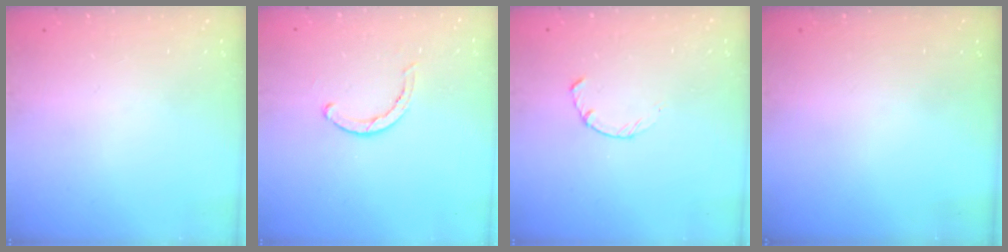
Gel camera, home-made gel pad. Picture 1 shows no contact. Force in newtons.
{"total": 2.8, "press": 2.8, "slide": 0.2}
{"total": 2.4, "press": 2.3, "slide": 0.4}
{"total": 0.0}